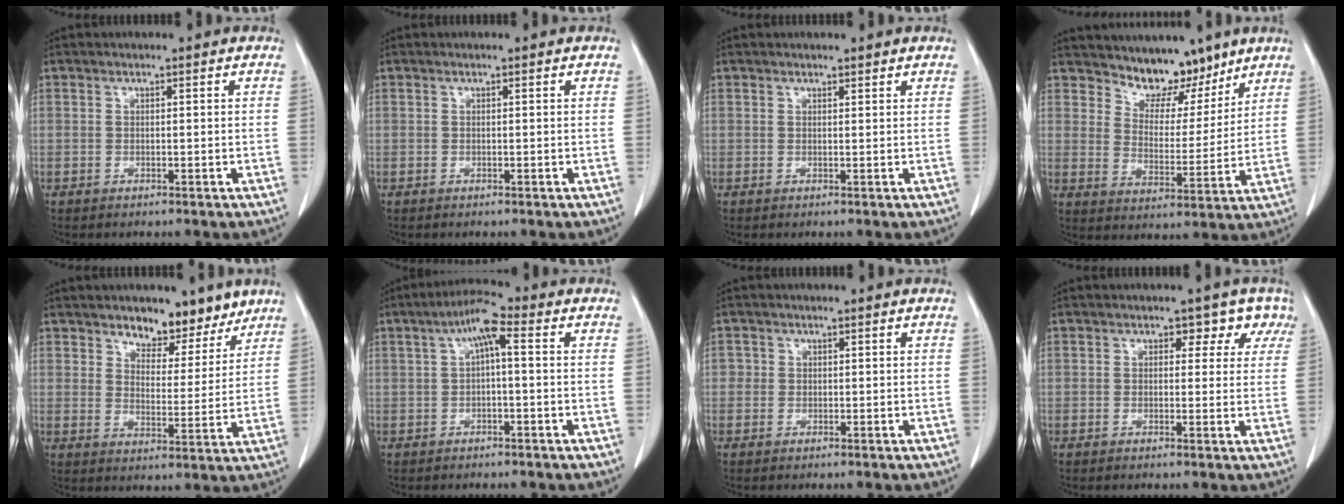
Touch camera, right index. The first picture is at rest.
{"total": 0.0}
{"total": 0.9, "force": [0.8, 0.3, 0.1], "torque": [-0.006, 0.003, 0.013]}
{"total": 8.5, "force": [7.2, 3.9, 2.4], "torque": [-0.027, 0.000, 0.122]}
{"total": 7.9, "force": [6.2, 3.7, 3.0], "torque": [-0.025, -0.007, 0.096]}
{"total": 5.5, "force": [1.2, 1.1, 5.2], "torque": [-0.098, 0.024, 0.018]}
{"total": 1.1, "force": [0.1, 1.1, 0.1], "torque": [0.011, 0.004, -0.002]}
{"total": 4.1, "force": [2.4, 3.0, 1.4], "torque": [0.002, 0.003, 0.011]}